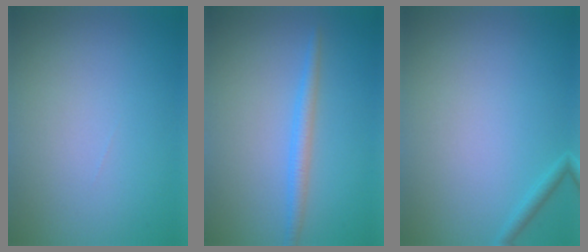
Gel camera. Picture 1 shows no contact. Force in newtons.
{"total": 2.1, "press": 2.1, "slide": 0.0}
{"total": 0.9, "press": 0.9, "slide": 0.1}